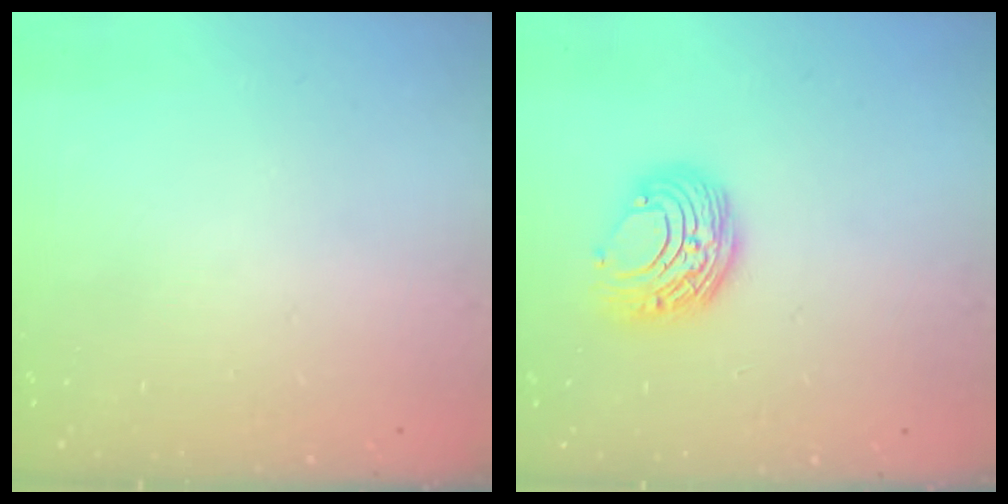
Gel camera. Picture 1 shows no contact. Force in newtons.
{"total": 8.9, "press": 8.9, "slide": 0.3}